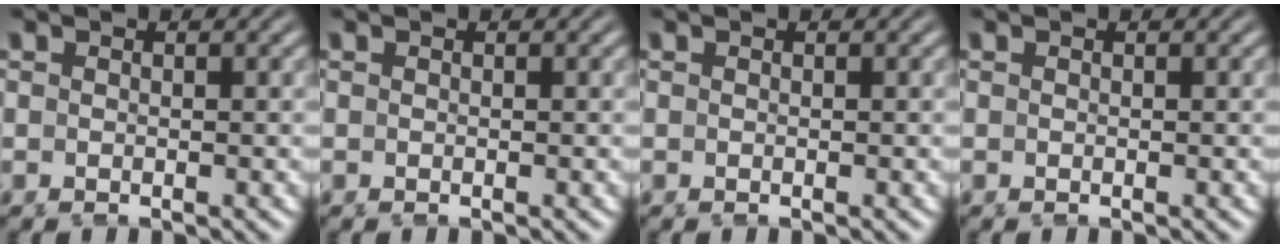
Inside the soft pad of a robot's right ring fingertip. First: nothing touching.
{"total": 0.0}
{"total": 0.0}
{"total": 0.0}